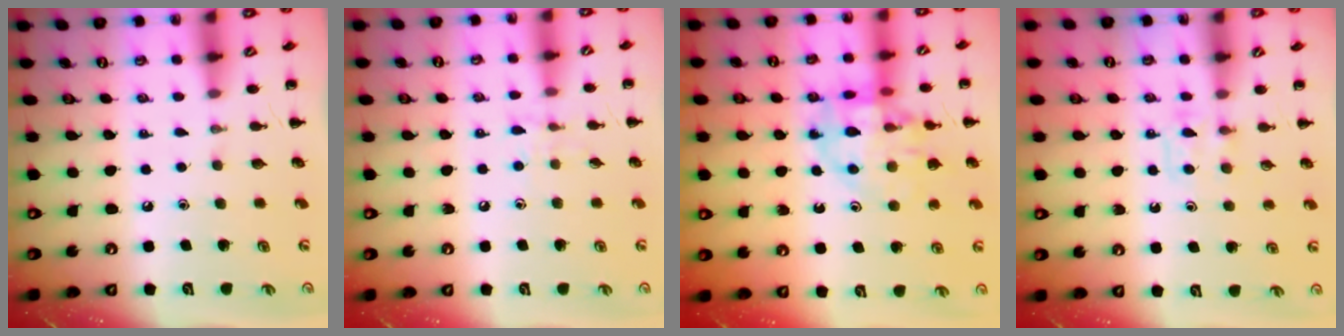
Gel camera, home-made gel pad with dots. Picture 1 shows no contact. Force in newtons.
{"total": 5.4, "press": 5.2, "slide": 1.6}
{"total": 14.1, "press": 13.9, "slide": 2.3}
{"total": 4.5, "press": 4.2, "slide": 1.7}